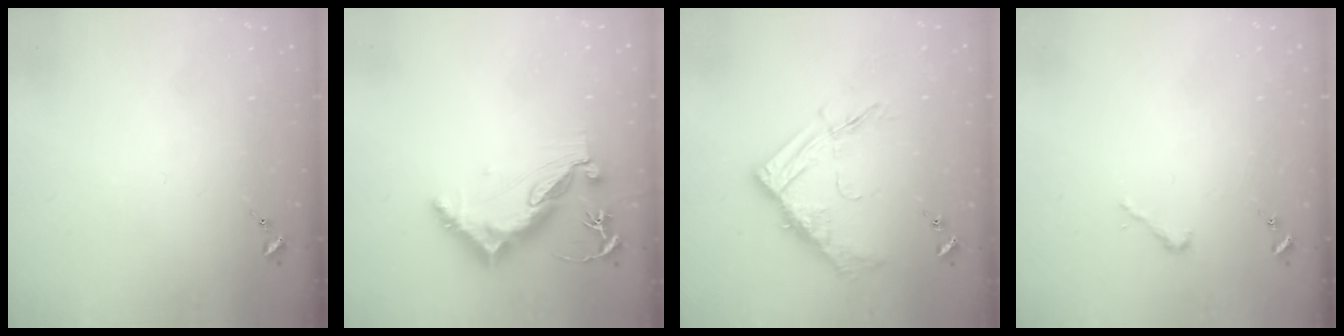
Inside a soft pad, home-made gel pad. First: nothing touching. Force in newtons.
{"total": 10.7, "press": 10.6, "slide": 1.2}
{"total": 14.1, "press": 14.0, "slide": 1.1}
{"total": 2.5, "press": 2.5, "slide": 0.2}